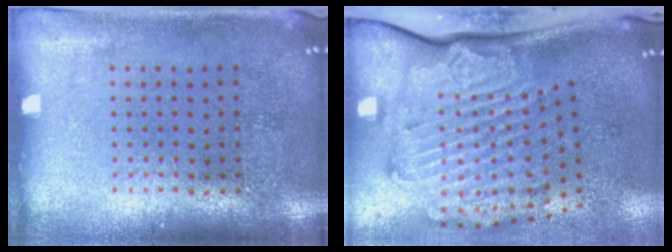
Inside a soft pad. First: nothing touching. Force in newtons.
{"total": 3.6, "press": 2.5, "slide": 2.5}